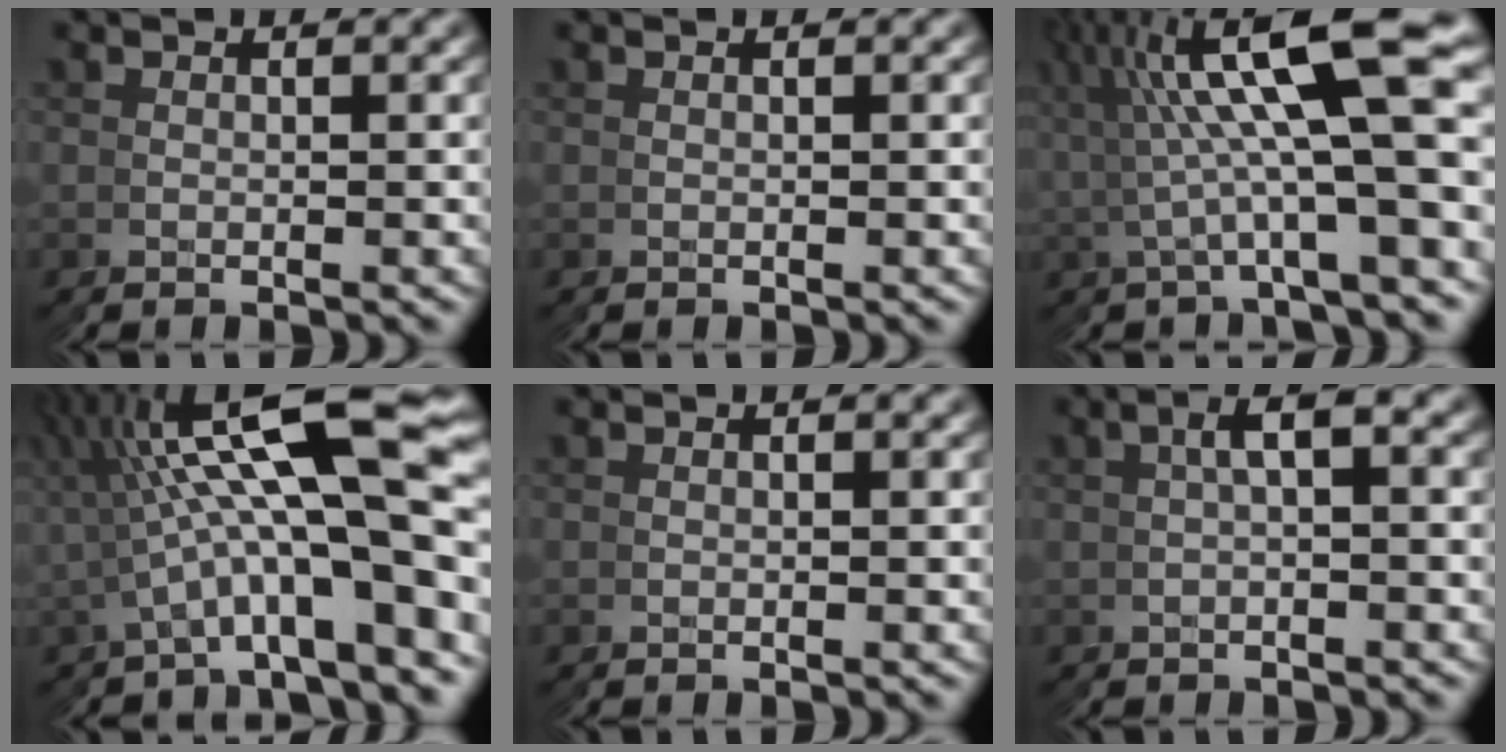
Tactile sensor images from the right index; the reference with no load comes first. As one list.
[{"total": 0.0}, {"total": 8.8, "force": [2.8, 2.6, 7.9], "torque": [-0.120, 0.024, 0.039]}, {"total": 11.1, "force": [2.0, 4.4, 10.0], "torque": [-0.159, 0.014, 0.029]}, {"total": 0.0}, {"total": 1.5, "force": [0.6, 0.3, 1.4], "torque": [-0.022, 0.011, 0.009]}]